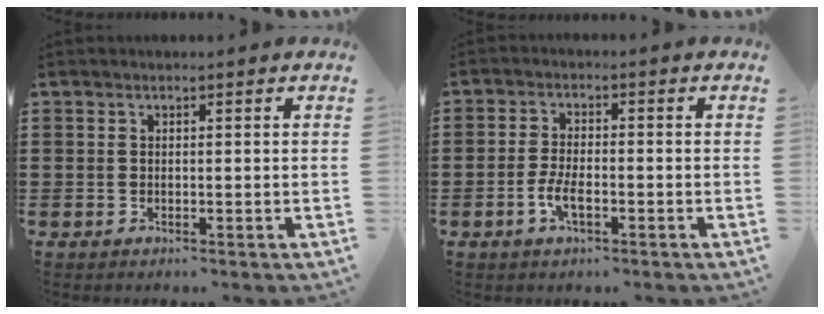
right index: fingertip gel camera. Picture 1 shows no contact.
{"total": 3.8, "force": [-1.5, 1.6, 3.2], "torque": [-0.076, -0.002, -0.032]}